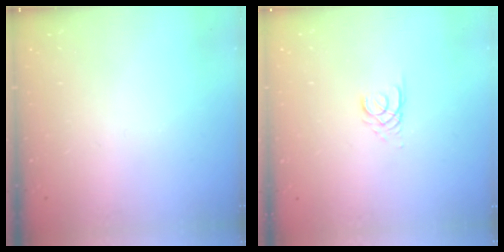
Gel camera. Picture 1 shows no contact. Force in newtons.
{"total": 2.6, "press": 2.6, "slide": 0.3}